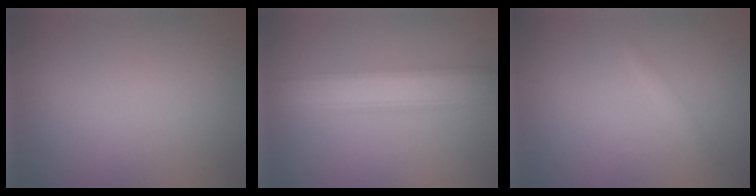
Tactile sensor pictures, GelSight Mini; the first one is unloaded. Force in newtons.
{"total": 5.3, "press": 5.2, "slide": 0.2}
{"total": 0.6, "press": 0.6, "slide": 0.0}